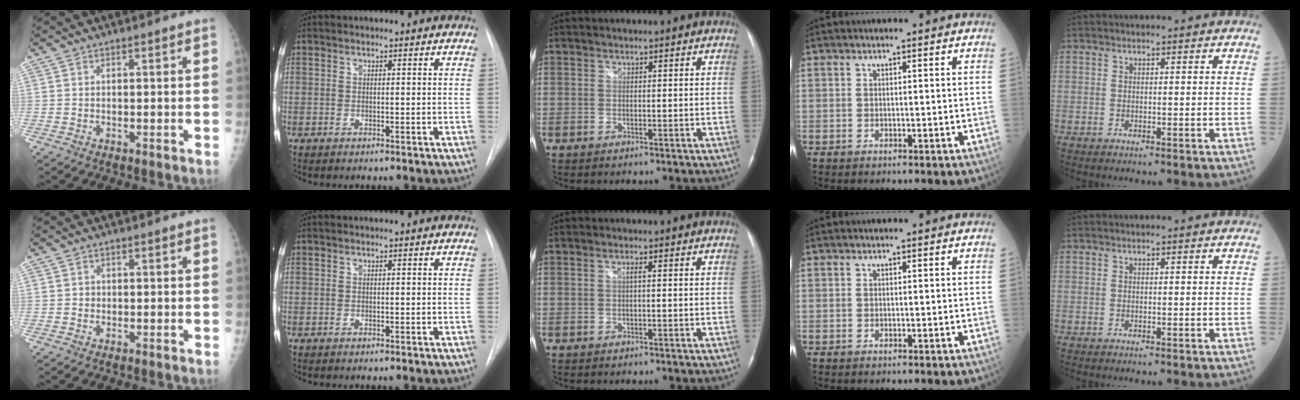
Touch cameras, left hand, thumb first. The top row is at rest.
{"thumb": {"total": 0.9, "force": [-0.1, 0.9, 0.2], "torque": [0.002, 0.003, -0.001]}, "middle": {"total": 0.7, "force": [0.0, 0.0, 0.7], "torque": [-0.016, 0.000, 0.001]}}